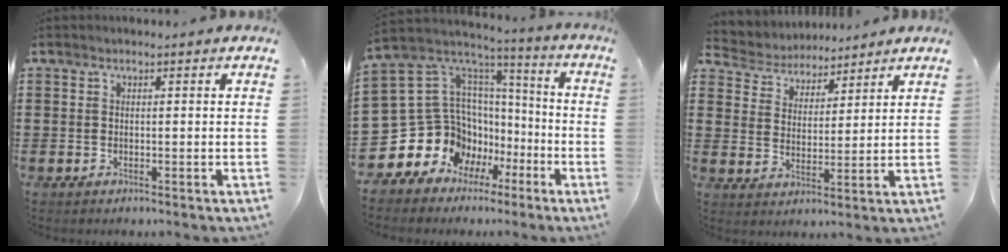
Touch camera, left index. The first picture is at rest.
{"total": 13.4, "force": [-4.3, 12.1, 3.7], "torque": [-0.128, -0.032, -0.047]}
{"total": 4.3, "force": [4.0, 1.3, -0.5], "torque": [-0.019, -0.024, 0.069]}